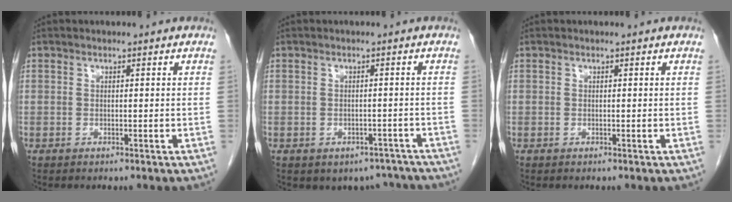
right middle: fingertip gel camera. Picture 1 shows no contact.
{"total": 5.8, "force": [-4.8, 3.3, 0.4], "torque": [0.015, 0.016, -0.054]}
{"total": 0.0}